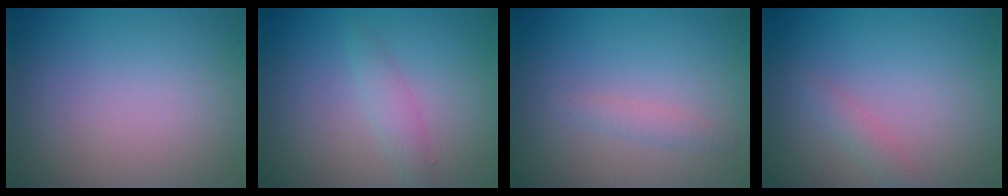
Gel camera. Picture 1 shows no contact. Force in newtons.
{"total": 1.6, "press": 1.6, "slide": 0.0}
{"total": 1.0, "press": 1.0, "slide": 0.0}
{"total": 1.2, "press": 1.2, "slide": 0.0}